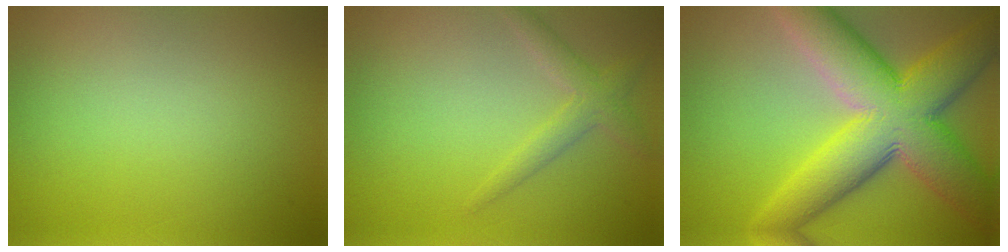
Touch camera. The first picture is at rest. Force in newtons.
{"total": 2.2, "press": 2.1, "slide": 0.1}
{"total": 13.2, "press": 13.2, "slide": 0.4}